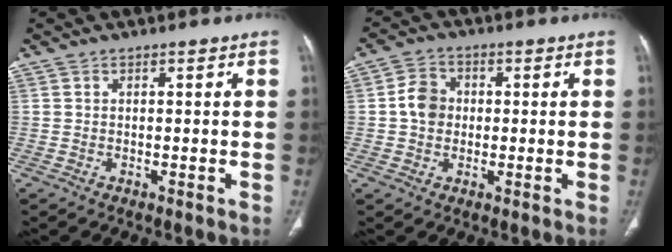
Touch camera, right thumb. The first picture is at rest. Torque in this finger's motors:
{"motor_torque": [1.14, 0.87, 0.50, -0.41, 0.02]}